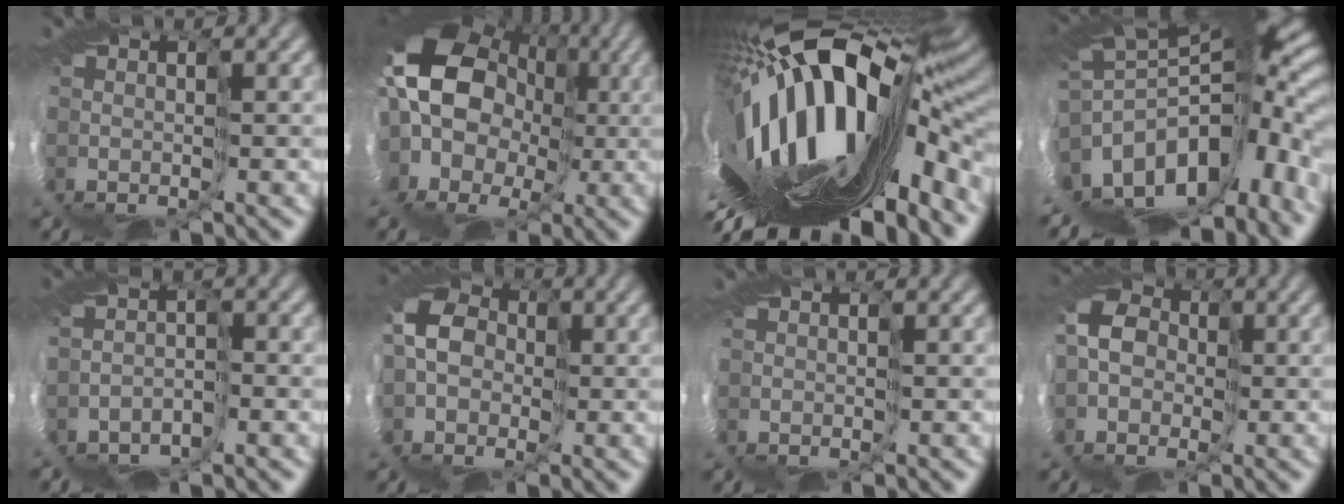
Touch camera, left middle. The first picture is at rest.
{"total": 10.9, "force": [2.7, 9.4, 4.6], "torque": [-0.137, 0.015, 0.019]}
{"total": 11.9, "force": [-3.5, 3.2, 10.9], "torque": [-0.207, -0.025, -0.058]}
{"total": 7.6, "force": [-4.9, 1.7, 5.6], "torque": [-0.138, -0.017, -0.071]}
{"total": 4.8, "force": [-3.9, -1.3, -2.6], "torque": [0.033, -0.011, -0.051]}
{"total": 6.9, "force": [-0.9, 6.3, 2.6], "torque": [-0.113, -0.009, -0.023]}
{"total": 0.0}
{"total": 5.8, "force": [-1.6, 5.3, 2.0], "torque": [-0.093, -0.012, -0.036]}